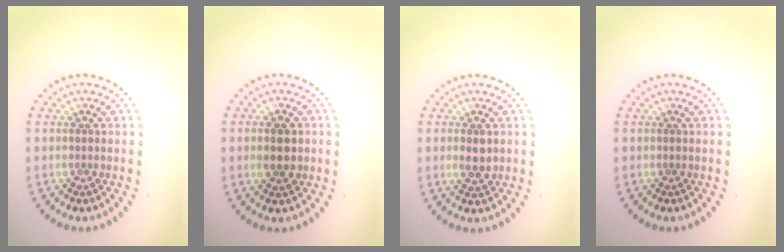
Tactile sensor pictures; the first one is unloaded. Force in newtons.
{"total": 2.4, "press": 2.4, "slide": 0.1}
{"total": 1.7, "press": 1.7, "slide": 0.2}
{"total": 0.0}